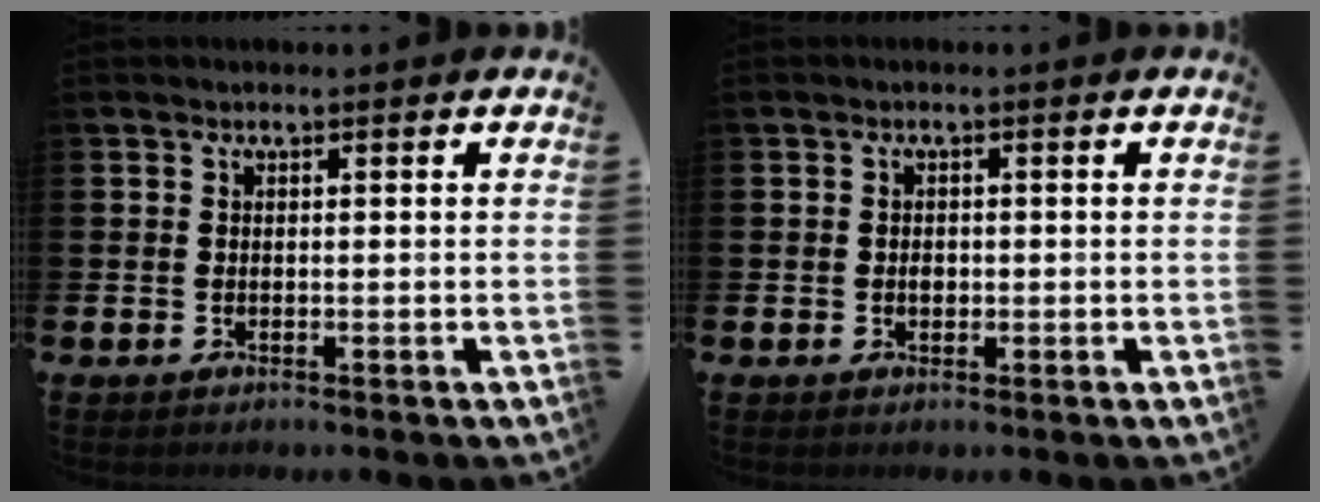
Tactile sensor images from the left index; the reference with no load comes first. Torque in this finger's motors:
{"motor_torque": [-0.02, 0.07, 0.01, 0.00]}